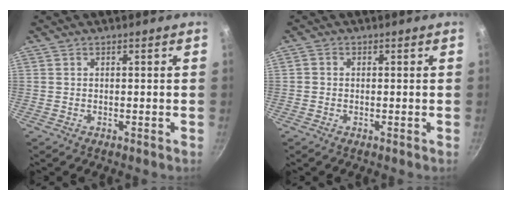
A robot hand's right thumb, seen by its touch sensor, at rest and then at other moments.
{"total": 1.0, "force": [-0.2, 0.9, 0.4], "torque": [-0.007, 0.004, -0.005]}